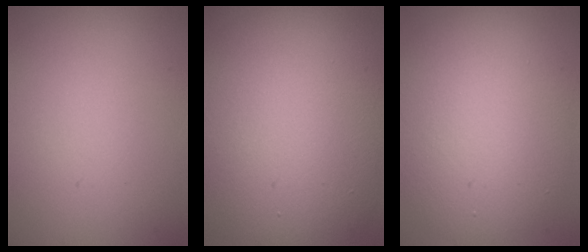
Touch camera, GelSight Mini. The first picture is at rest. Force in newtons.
{"total": 14.3, "press": 14.3, "slide": 0.9}
{"total": 8.7, "press": 8.7, "slide": 0.7}